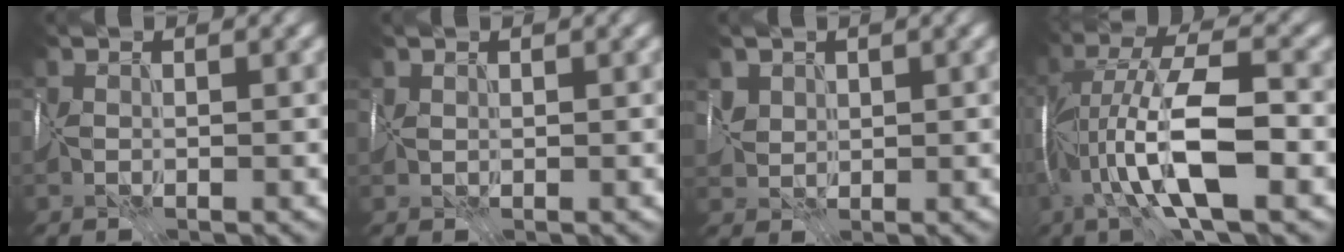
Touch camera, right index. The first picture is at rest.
{"total": 0.7, "force": [0.6, -0.1, -0.4], "torque": [0.014, 0.001, 0.012]}
{"total": 1.6, "force": [1.3, 0.9, -0.2], "torque": [0.008, -0.006, 0.036]}
{"total": 9.0, "force": [-2.8, 1.9, 8.3], "torque": [-0.144, 0.014, -0.058]}